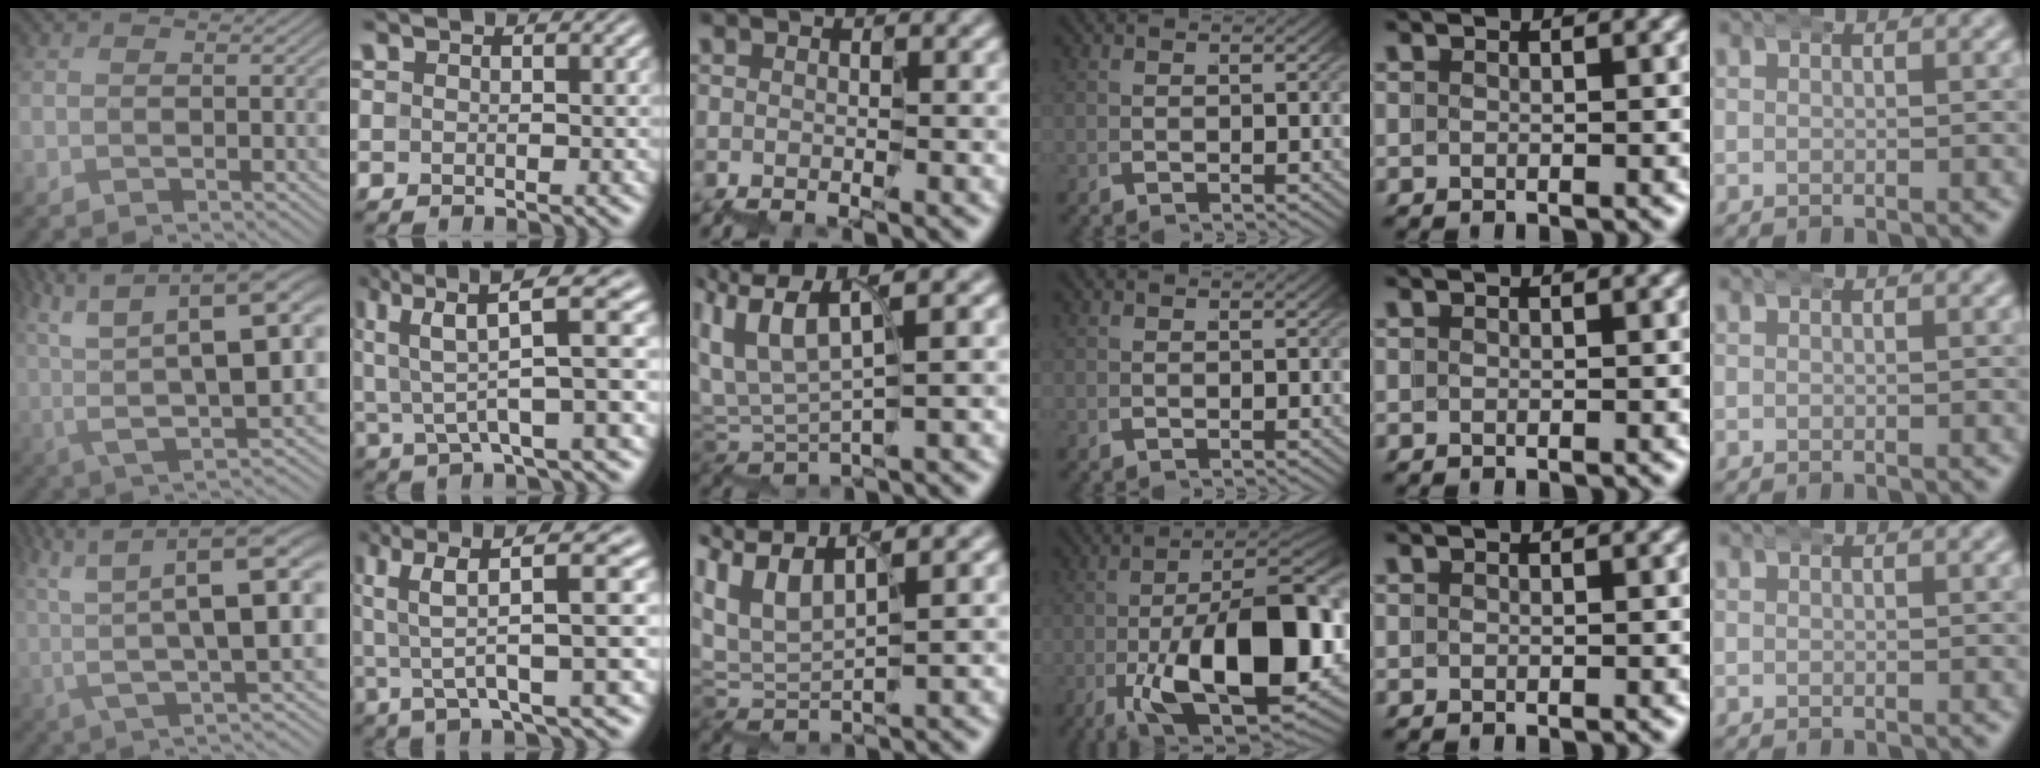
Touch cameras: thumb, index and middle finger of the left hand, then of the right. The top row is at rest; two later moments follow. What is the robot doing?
{"motion": "wrap", "object": "bubble wrap"}